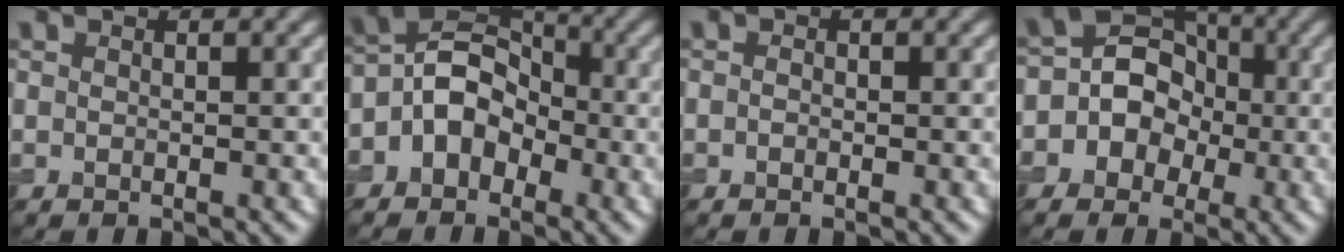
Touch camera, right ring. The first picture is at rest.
{"total": 5.9, "force": [-1.8, 4.5, 3.4], "torque": [-0.029, 0.016, -0.045]}
{"total": 0.0}
{"total": 7.5, "force": [-0.8, 6.9, 2.8], "torque": [-0.018, 0.038, -0.045]}